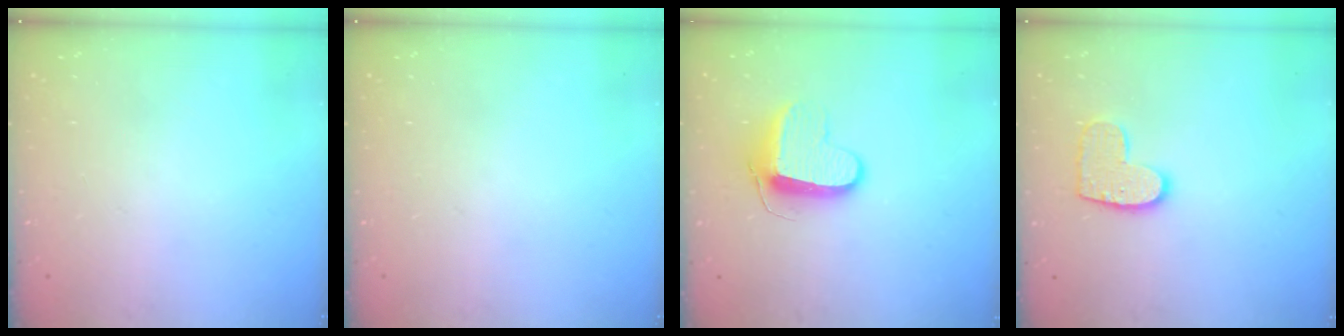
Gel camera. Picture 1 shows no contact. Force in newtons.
{"total": 0.0}
{"total": 9.9, "press": 9.9, "slide": 0.3}
{"total": 10.2, "press": 10.1, "slide": 0.5}